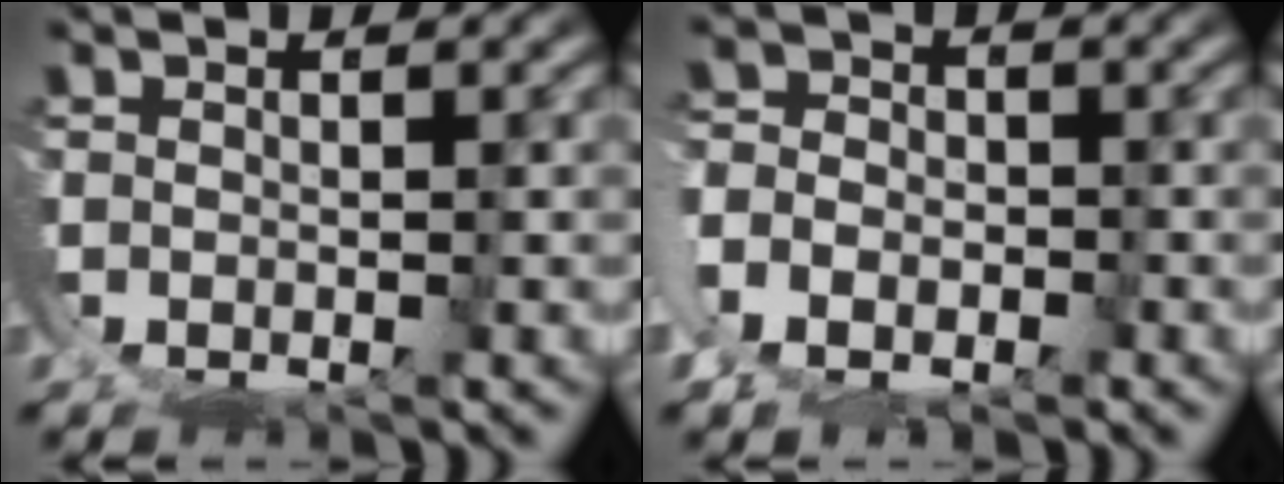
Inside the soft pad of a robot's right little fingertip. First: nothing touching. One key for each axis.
{"total": 2.9, "fx": -1.3, "fy": 1.9, "fz": 1.7, "tx": -0.033, "ty": -0.016, "tz": -0.021}